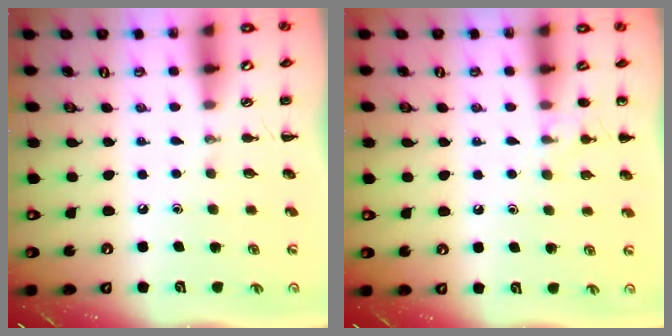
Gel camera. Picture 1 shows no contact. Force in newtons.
{"total": 5.8, "press": 5.5, "slide": 2.0}